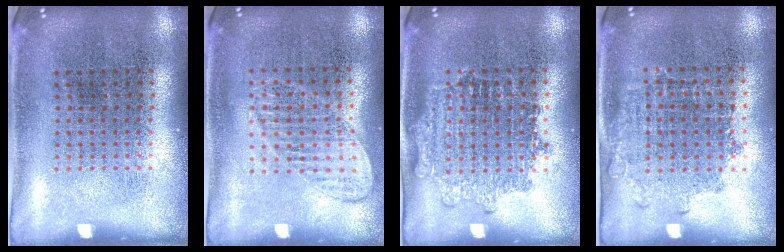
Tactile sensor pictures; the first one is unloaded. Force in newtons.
{"total": 1.0, "press": 1.0, "slide": 0.2}
{"total": 1.2, "press": 1.1, "slide": 0.5}
{"total": 1.1, "press": 0.9, "slide": 0.6}